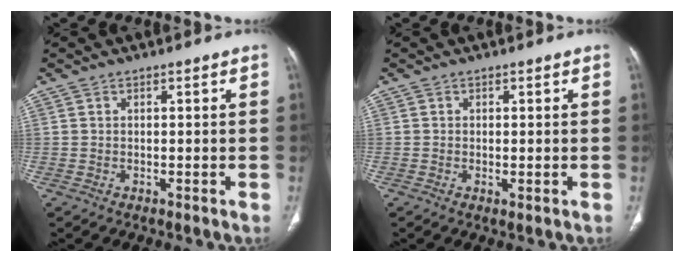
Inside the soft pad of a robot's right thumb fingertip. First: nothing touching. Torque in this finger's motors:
{"motor_torque": [-0.25, 0.04, -0.12, -0.17, -0.01]}